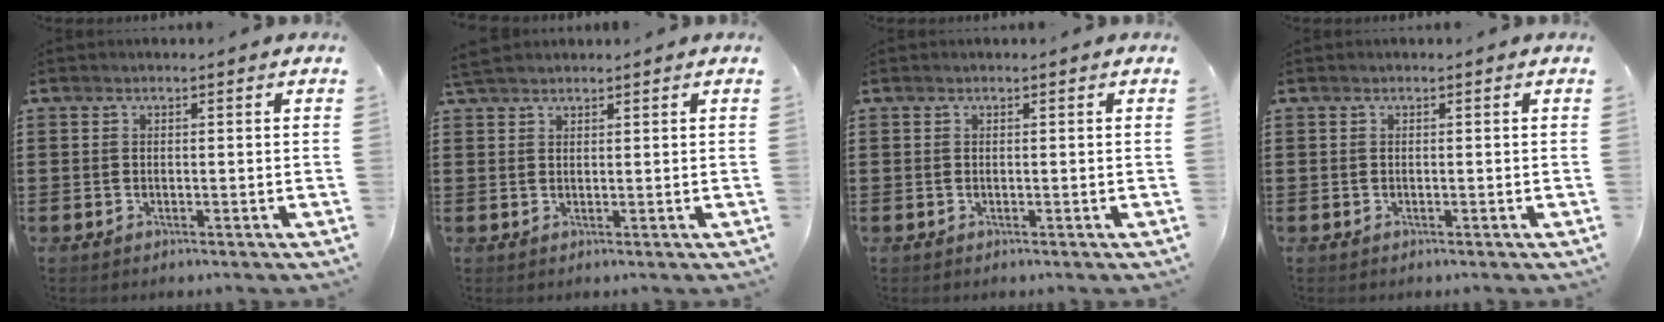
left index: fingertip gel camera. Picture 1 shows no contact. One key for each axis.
{"total": 2.3, "fx": 2.0, "fy": 0.7, "fz": 0.9, "tx": -0.022, "ty": 0.005, "tz": 0.040}
{"total": 0.0}
{"total": 0.0}